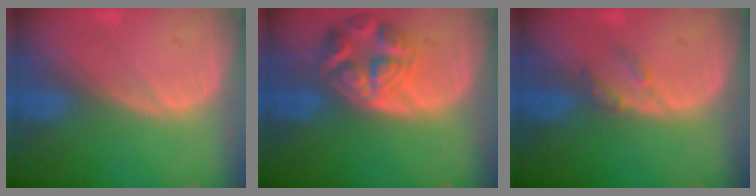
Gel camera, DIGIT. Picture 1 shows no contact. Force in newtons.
{"total": 7.7, "press": 6.8, "slide": 3.5}
{"total": 1.9, "press": 1.9, "slide": 0.1}